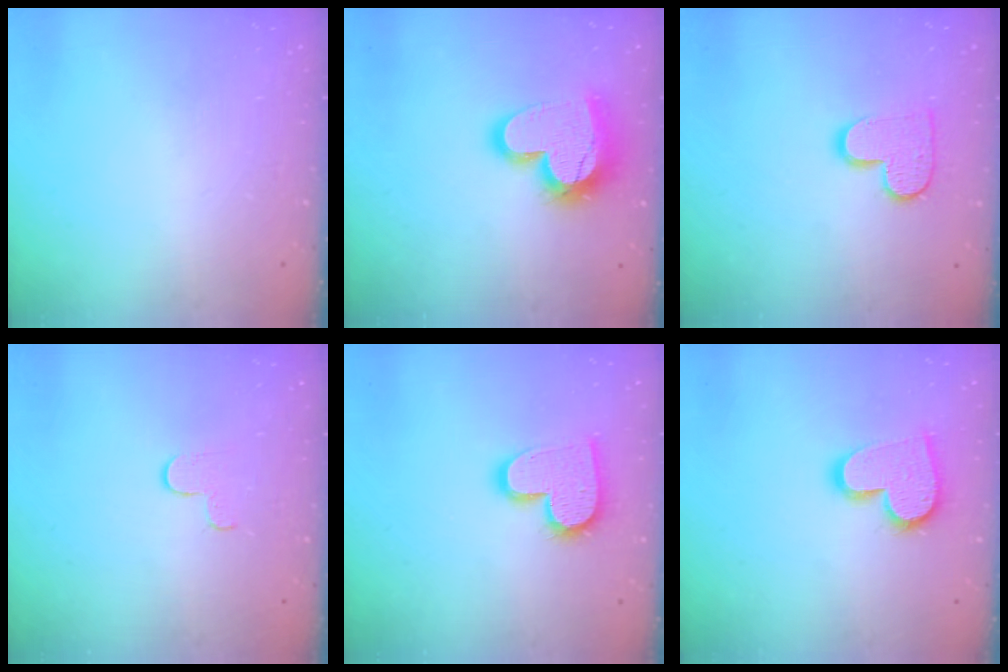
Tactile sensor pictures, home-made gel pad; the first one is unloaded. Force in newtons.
{"total": 18.4, "press": 18.4, "slide": 1.4}
{"total": 10.5, "press": 10.5, "slide": 0.5}
{"total": 2.7, "press": 2.6, "slide": 0.4}
{"total": 14.0, "press": 13.9, "slide": 0.8}
{"total": 13.8, "press": 13.8, "slide": 1.1}